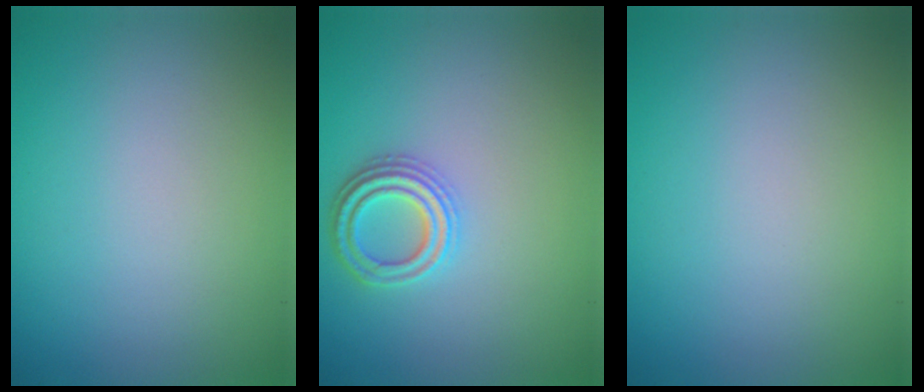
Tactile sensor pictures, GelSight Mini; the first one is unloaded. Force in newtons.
{"total": 3.0, "press": 2.7, "slide": 1.1}
{"total": 0.0}